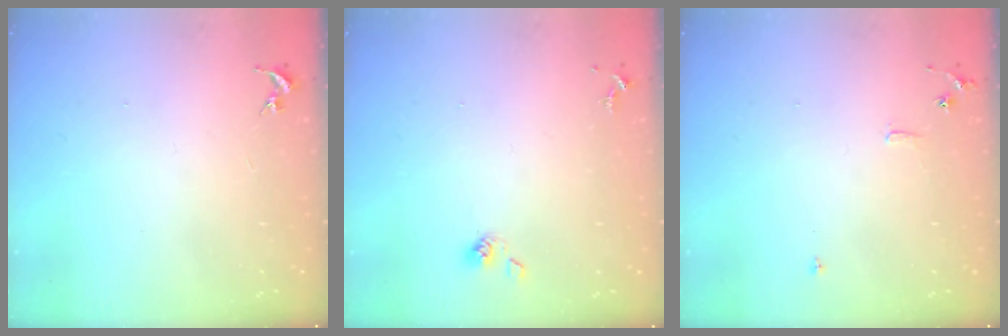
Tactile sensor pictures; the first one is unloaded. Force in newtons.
{"total": 4.4, "press": 3.7, "slide": 2.4}
{"total": 5.6, "press": 5.6, "slide": 0.6}